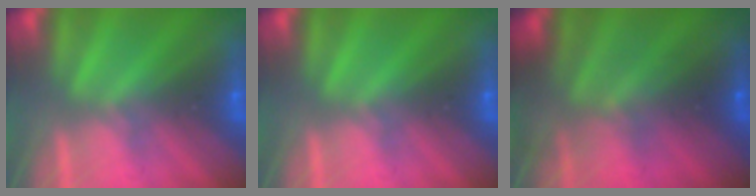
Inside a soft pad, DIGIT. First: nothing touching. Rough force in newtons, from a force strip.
{"total": 0.0}
{"total": 8.7}